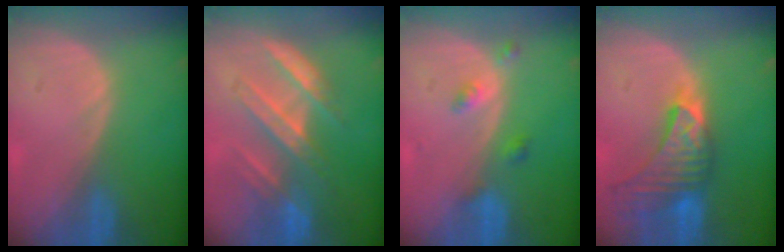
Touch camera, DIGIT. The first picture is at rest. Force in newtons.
{"total": 7.1, "press": 7.1, "slide": 0.3}
{"total": 2.9, "press": 2.9, "slide": 0.2}
{"total": 8.9, "press": 8.3, "slide": 3.4}